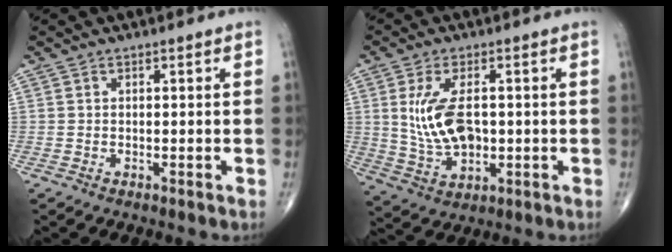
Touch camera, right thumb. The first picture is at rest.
{"total": 10.4, "force": [0.9, 5.6, 8.7], "torque": [-0.168, -0.006, 0.029]}